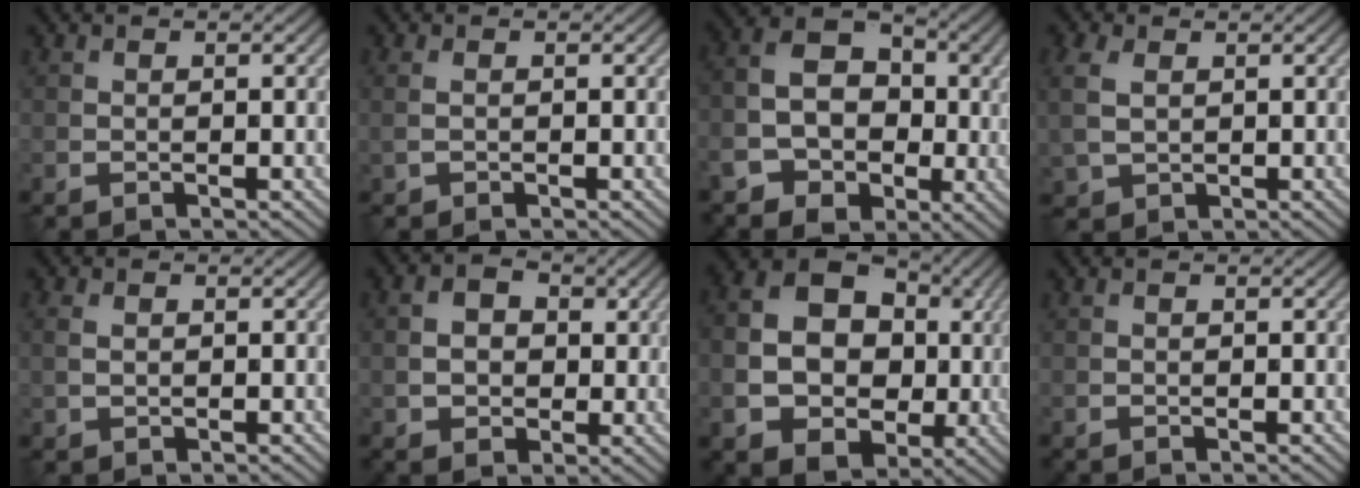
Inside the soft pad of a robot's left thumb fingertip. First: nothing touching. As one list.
[{"total": 1.0, "force": [-0.3, 0.4, 0.9], "torque": [-0.024, 0.002, -0.007]}, {"total": 8.8, "force": [-2.8, 6.6, 5.1], "torque": [-0.100, -0.014, -0.056]}, {"total": 4.4, "force": [0.9, 3.2, 2.9], "torque": [-0.091, 0.004, 0.020]}, {"total": 1.9, "force": [0.1, 1.4, 1.3], "torque": [-0.035, 0.001, 0.005]}, {"total": 4.3, "force": [0.0, 3.4, 2.5], "torque": [-0.058, 0.005, -0.002]}, {"total": 15.1, "force": [-1.2, 12.3, 8.7], "torque": [-0.197, -0.024, -0.014]}, {"total": 0.0}]